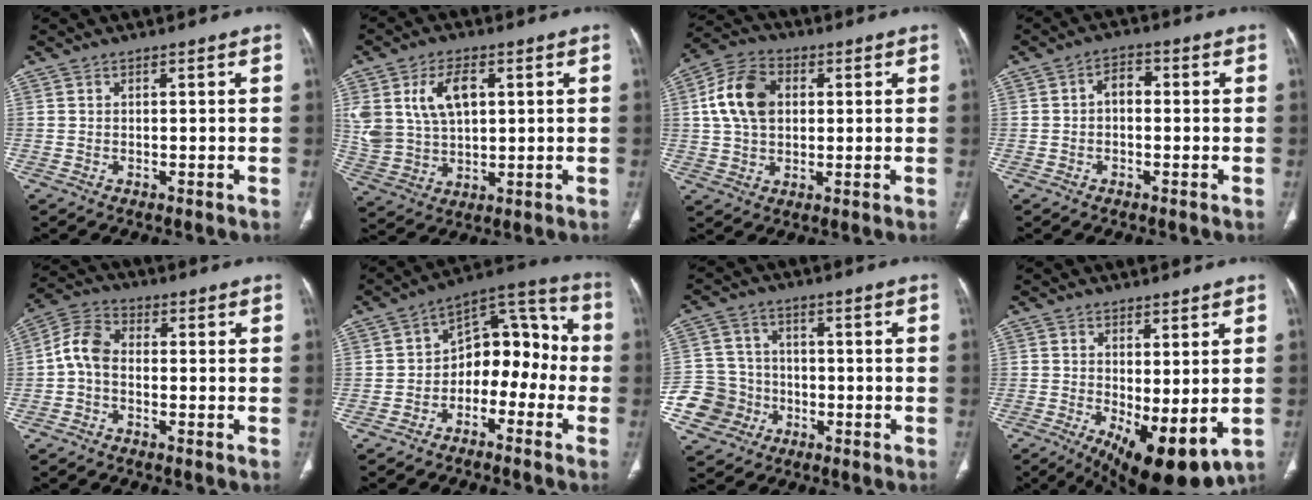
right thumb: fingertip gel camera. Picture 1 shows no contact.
{"total": 11.9, "force": [3.7, 7.3, 8.6], "torque": [-0.161, -0.004, 0.081]}
{"total": 11.3, "force": [2.0, 7.9, 7.9], "torque": [-0.140, 0.014, 0.032]}
{"total": 3.6, "force": [-0.2, 2.5, 2.6], "torque": [-0.031, 0.015, -0.013]}
{"total": 6.3, "force": [-0.8, 4.2, 4.6], "torque": [-0.086, 0.022, -0.030]}
{"total": 13.0, "force": [-3.7, 8.8, 8.9], "torque": [-0.083, 0.075, -0.069]}
{"total": 9.8, "force": [-3.7, 8.9, 1.7], "torque": [-0.010, 0.031, -0.063]}
{"total": 12.2, "force": [-2.9, 4.8, 10.8], "torque": [-0.160, -0.023, -0.026]}